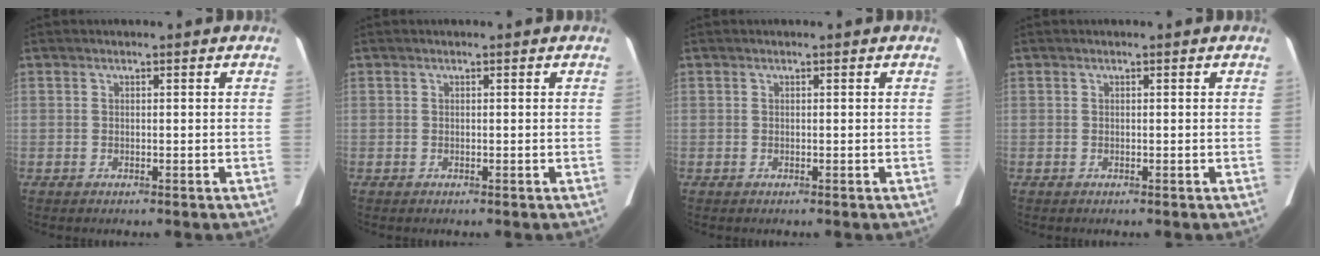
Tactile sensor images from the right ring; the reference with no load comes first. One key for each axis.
{"total": 0.0}
{"total": 0.0}
{"total": 0.0}